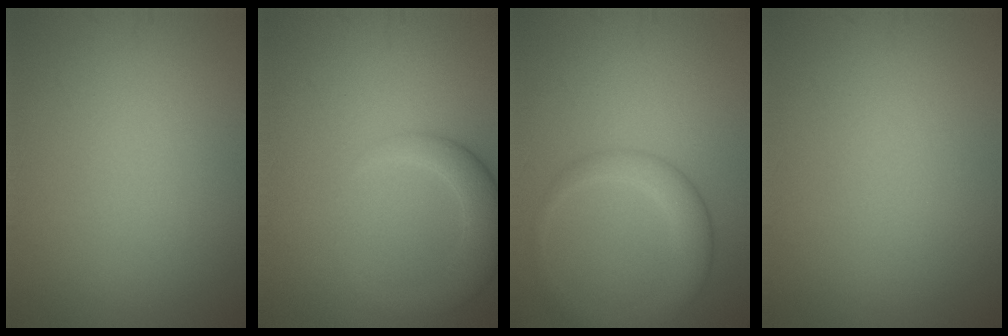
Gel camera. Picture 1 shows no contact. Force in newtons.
{"total": 3.9, "press": 3.9, "slide": 0.3}
{"total": 2.9, "press": 2.8, "slide": 0.1}
{"total": 0.0}